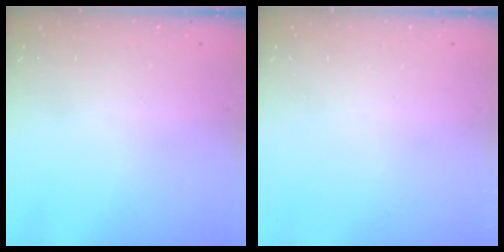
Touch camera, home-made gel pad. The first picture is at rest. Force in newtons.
{"total": 0.0}